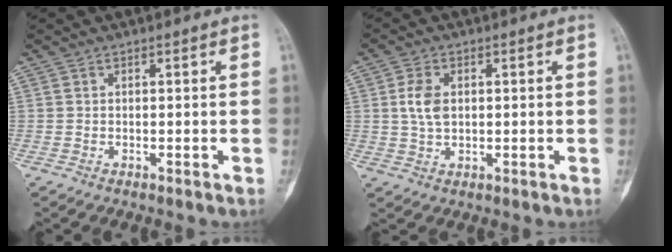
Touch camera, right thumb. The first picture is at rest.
{"total": 5.0, "force": [0.8, 3.2, 3.8], "torque": [-0.074, -0.001, 0.016]}